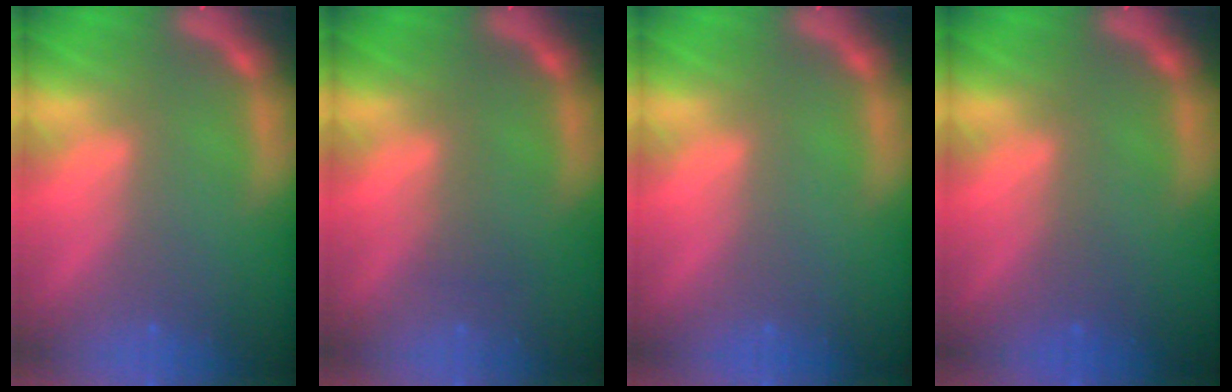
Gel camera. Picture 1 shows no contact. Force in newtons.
{"total": 1.0}
{"total": 0.0}
{"total": 0.9}